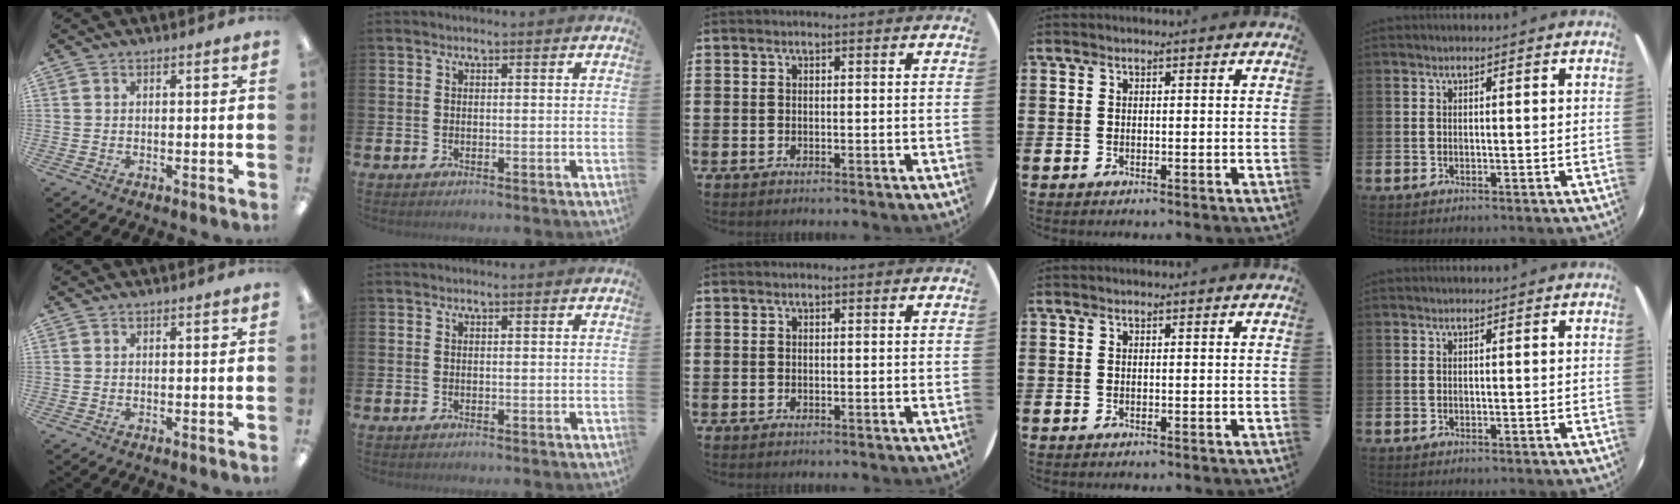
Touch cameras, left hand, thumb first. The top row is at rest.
{}